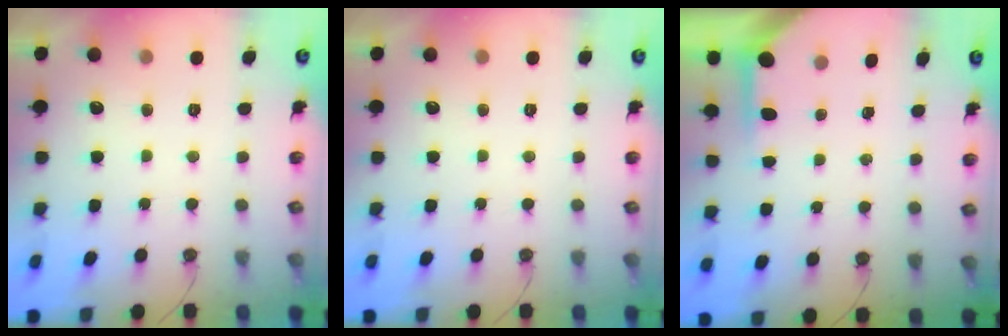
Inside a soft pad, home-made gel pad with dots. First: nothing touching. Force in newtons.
{"total": 0.0}
{"total": 3.8, "press": 3.8, "slide": 0.2}